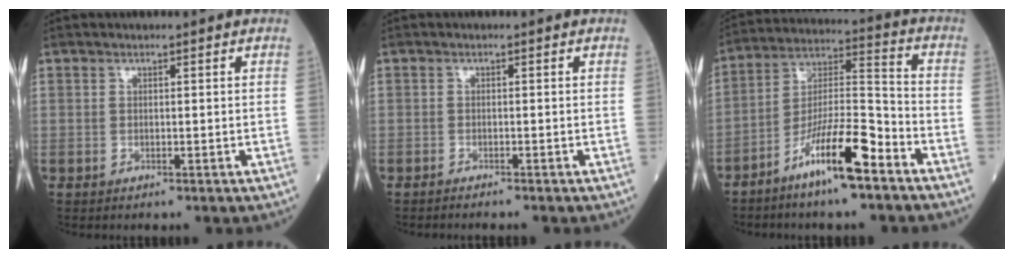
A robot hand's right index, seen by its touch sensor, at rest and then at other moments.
{"total": 1.6, "force": [-1.5, -0.1, 0.7], "torque": [-0.014, 0.000, -0.019]}
{"total": 12.5, "force": [-7.7, 1.5, 9.8], "torque": [-0.181, -0.005, -0.142]}